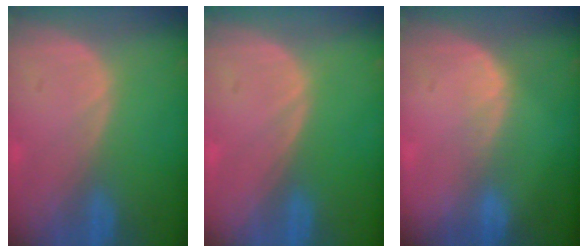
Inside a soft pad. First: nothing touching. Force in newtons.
{"total": 0.0}
{"total": 2.3, "press": 1.6, "slide": 1.6}